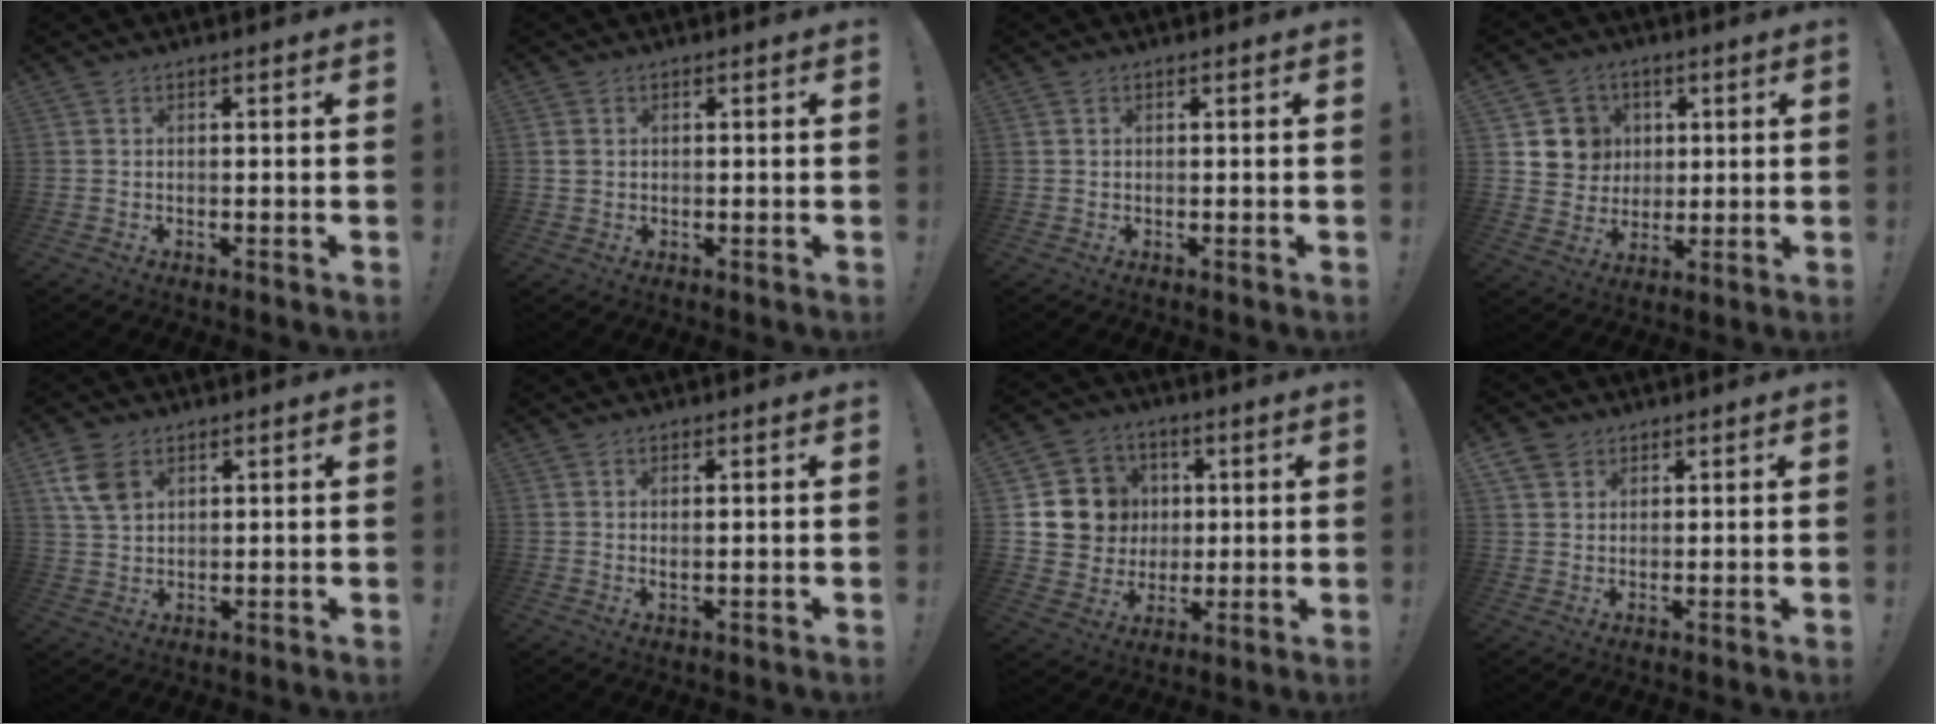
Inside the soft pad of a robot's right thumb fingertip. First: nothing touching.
{"total": 2.1, "force": [0.4, 1.8, 0.9], "torque": [-0.013, 0.003, 0.008]}
{"total": 0.0}
{"total": 9.3, "force": [2.7, 8.8, 1.5], "torque": [-0.017, -0.017, 0.060]}
{"total": 8.0, "force": [3.7, 5.5, 4.6], "torque": [-0.080, -0.006, 0.073]}
{"total": 1.3, "force": [0.9, 0.3, 0.9], "torque": [-0.004, -0.005, 0.013]}
{"total": 11.4, "force": [1.6, 10.9, 2.9], "torque": [-0.036, 0.001, 0.048]}
{"total": 4.6, "force": [2.8, 3.6, 0.8], "torque": [-0.021, -0.010, 0.055]}